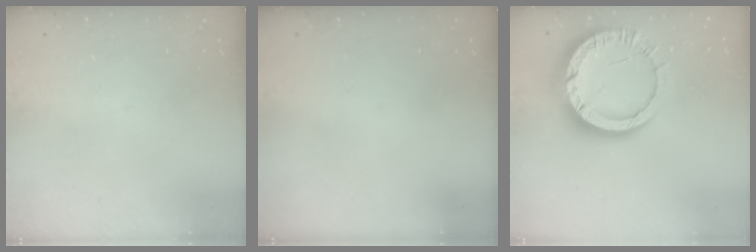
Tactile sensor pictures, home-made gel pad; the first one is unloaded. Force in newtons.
{"total": 0.0}
{"total": 14.6, "press": 14.5, "slide": 1.5}